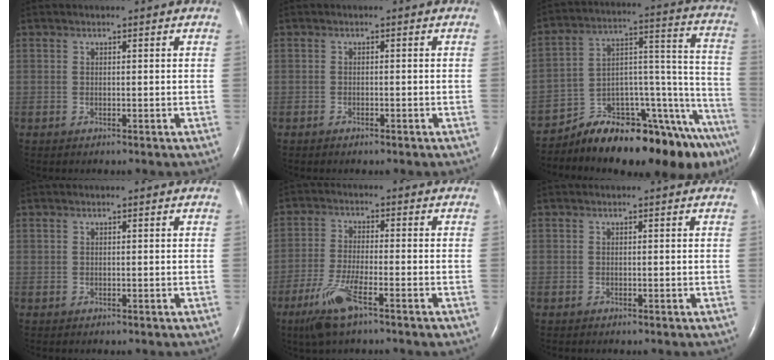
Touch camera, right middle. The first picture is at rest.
{"total": 0.9, "force": [-0.7, 0.3, 0.5], "torque": [-0.015, -0.002, -0.008]}
{"total": 22.2, "force": [-18.6, 3.3, 11.7], "torque": [-0.091, 0.044, -0.281]}
{"total": 0.0}
{"total": 8.2, "force": [-4.8, 0.9, 6.6], "torque": [-0.144, -0.019, -0.091]}
{"total": 0.0}